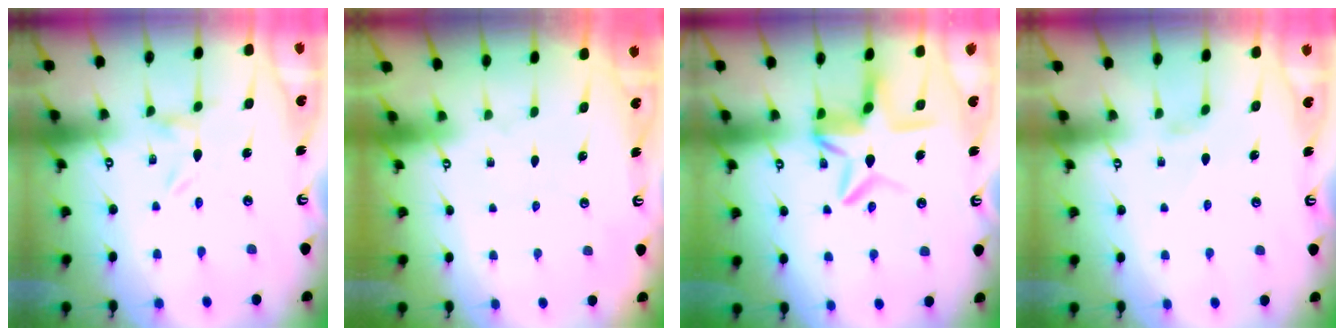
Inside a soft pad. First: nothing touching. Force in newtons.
{"total": 1.8, "press": 1.8, "slide": 0.2}
{"total": 10.3, "press": 10.2, "slide": 1.1}
{"total": 1.7, "press": 1.6, "slide": 0.4}